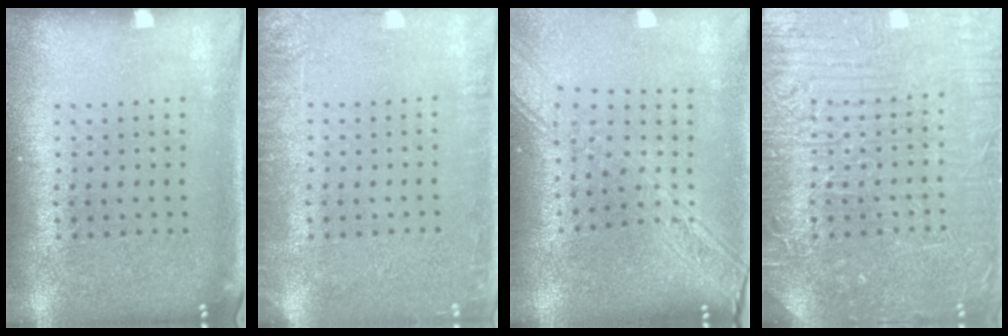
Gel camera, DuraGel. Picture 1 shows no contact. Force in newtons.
{"total": 2.4, "press": 2.3, "slide": 0.3}
{"total": 2.5, "press": 2.1, "slide": 1.4}
{"total": 7.8, "press": 7.7, "slide": 1.0}